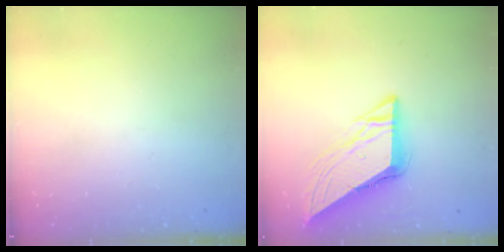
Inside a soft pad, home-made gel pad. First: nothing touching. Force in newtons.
{"total": 10.7, "press": 10.6, "slide": 1.3}